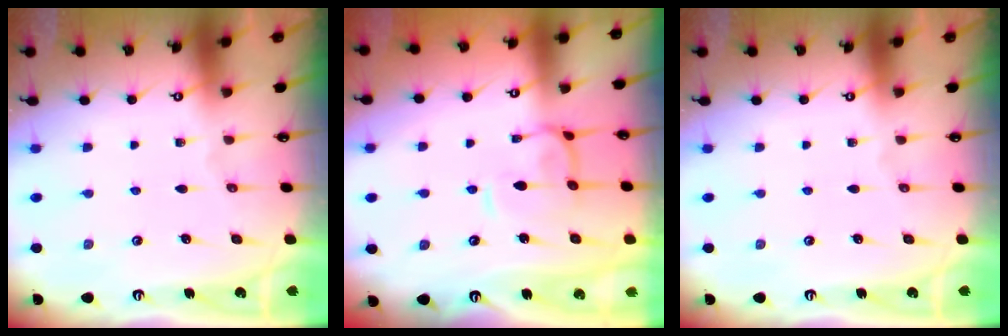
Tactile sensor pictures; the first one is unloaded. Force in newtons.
{"total": 2.9, "press": 2.8, "slide": 0.8}
{"total": 0.0}